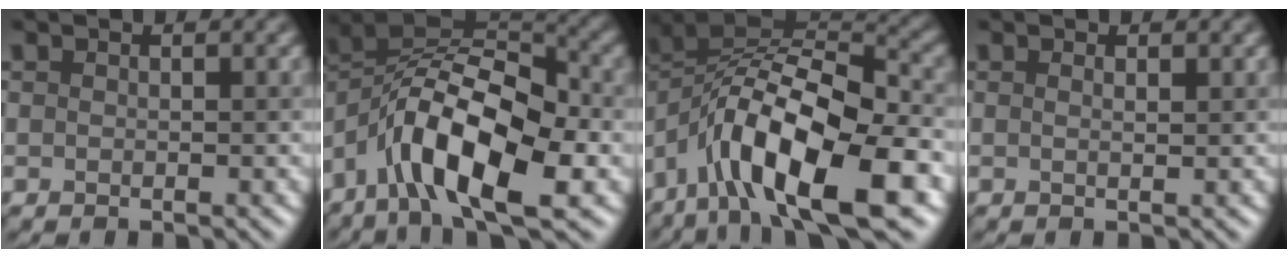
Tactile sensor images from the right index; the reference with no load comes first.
{"total": 12.0, "force": [-4.9, 4.6, 9.9], "torque": [-0.166, 0.012, -0.099]}
{"total": 13.1, "force": [-5.9, 4.4, 10.8], "torque": [-0.181, 0.006, -0.109]}
{"total": 0.5, "force": [0.3, 0.0, 0.4], "torque": [-0.009, 0.000, 0.005]}